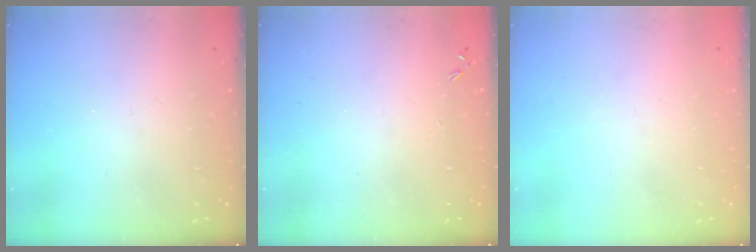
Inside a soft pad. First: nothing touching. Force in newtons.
{"total": 0.0}
{"total": 0.0}